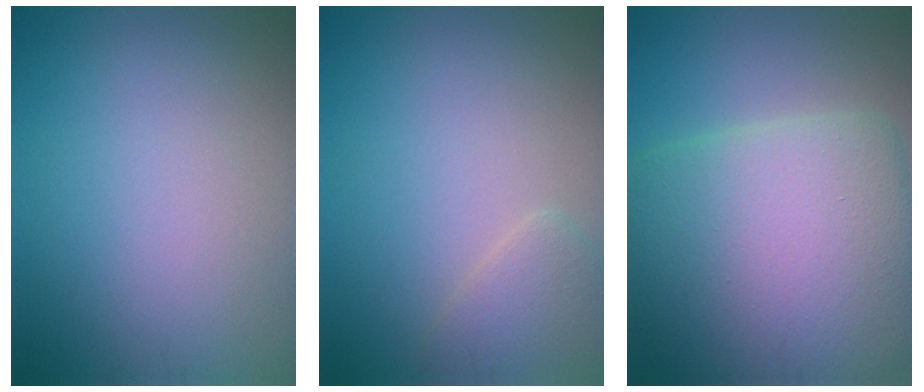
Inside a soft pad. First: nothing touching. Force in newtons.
{"total": 1.8, "press": 1.8, "slide": 0.1}
{"total": 13.2, "press": 13.2, "slide": 0.2}